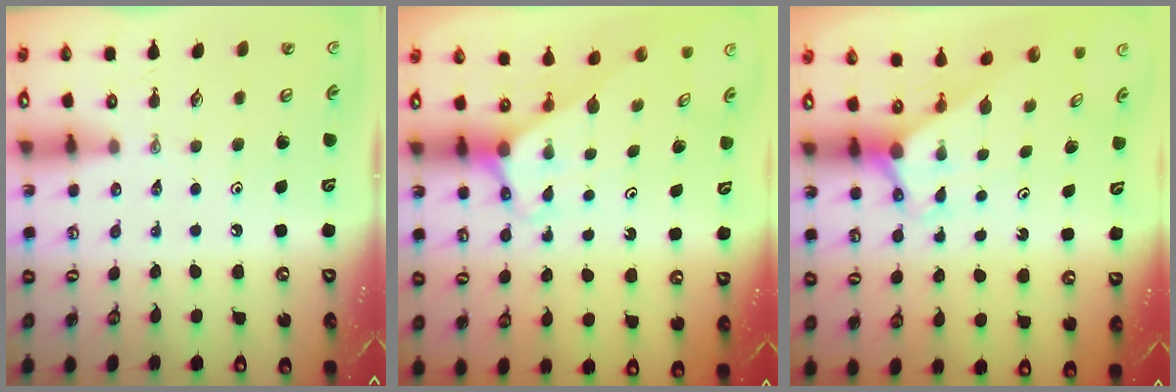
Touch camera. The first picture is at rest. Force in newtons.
{"total": 2.7, "press": 2.7, "slide": 0.2}
{"total": 2.9, "press": 2.9, "slide": 0.0}